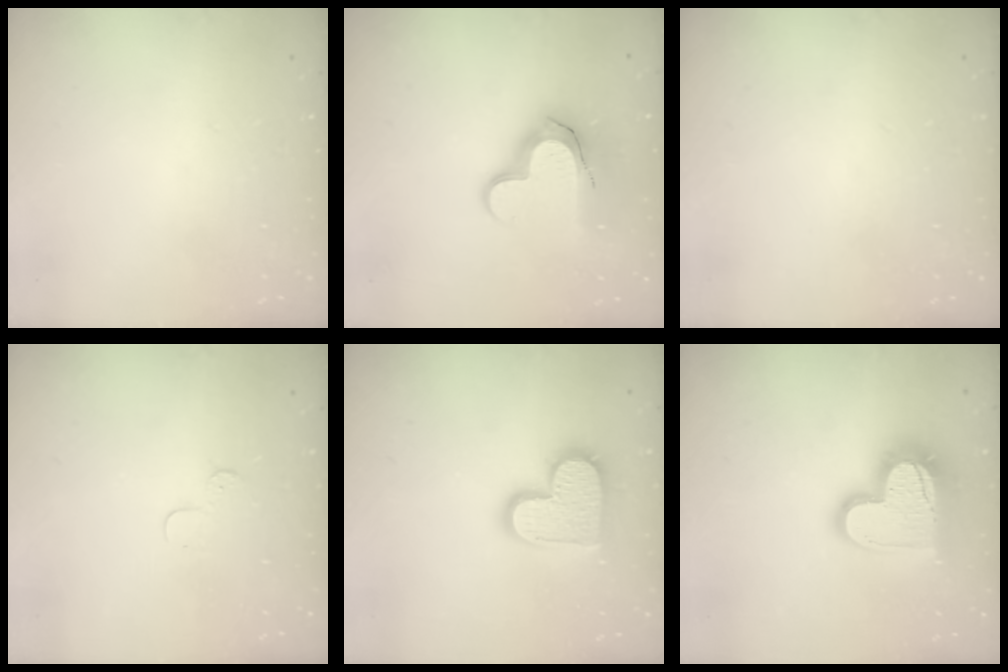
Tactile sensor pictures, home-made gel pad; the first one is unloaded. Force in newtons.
{"total": 15.2, "press": 15.1, "slide": 1.1}
{"total": 0.0}
{"total": 3.5, "press": 3.5, "slide": 0.4}
{"total": 15.1, "press": 15.1, "slide": 1.1}
{"total": 17.7, "press": 17.7, "slide": 1.5}